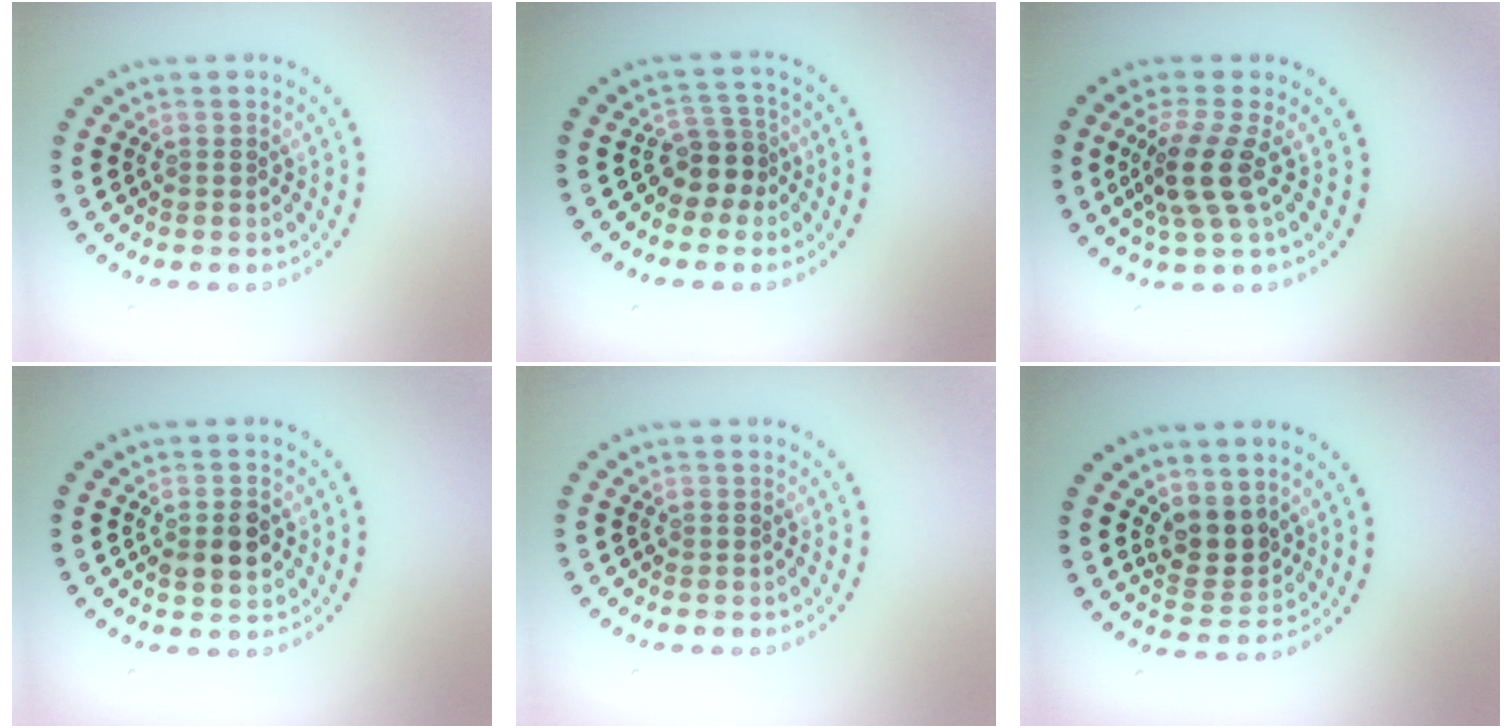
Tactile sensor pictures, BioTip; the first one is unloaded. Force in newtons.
{"total": 2.8, "press": 2.3, "slide": 1.6}
{"total": 3.8, "press": 2.9, "slide": 2.4}
{"total": 2.9, "press": 2.9, "slide": 0.1}
{"total": 0.0}
{"total": 3.1, "press": 2.6, "slide": 1.7}